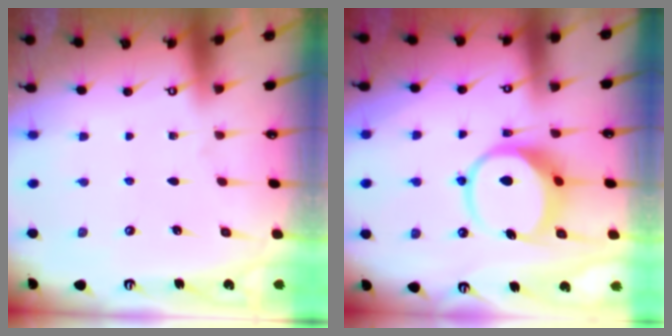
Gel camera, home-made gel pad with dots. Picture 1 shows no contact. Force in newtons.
{"total": 10.0, "press": 9.9, "slide": 1.3}